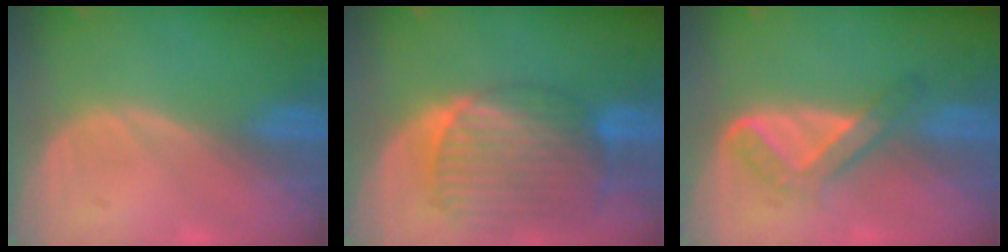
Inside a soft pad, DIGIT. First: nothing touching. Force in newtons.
{"total": 10.7, "press": 9.1, "slide": 5.6}
{"total": 4.8, "press": 4.7, "slide": 0.7}